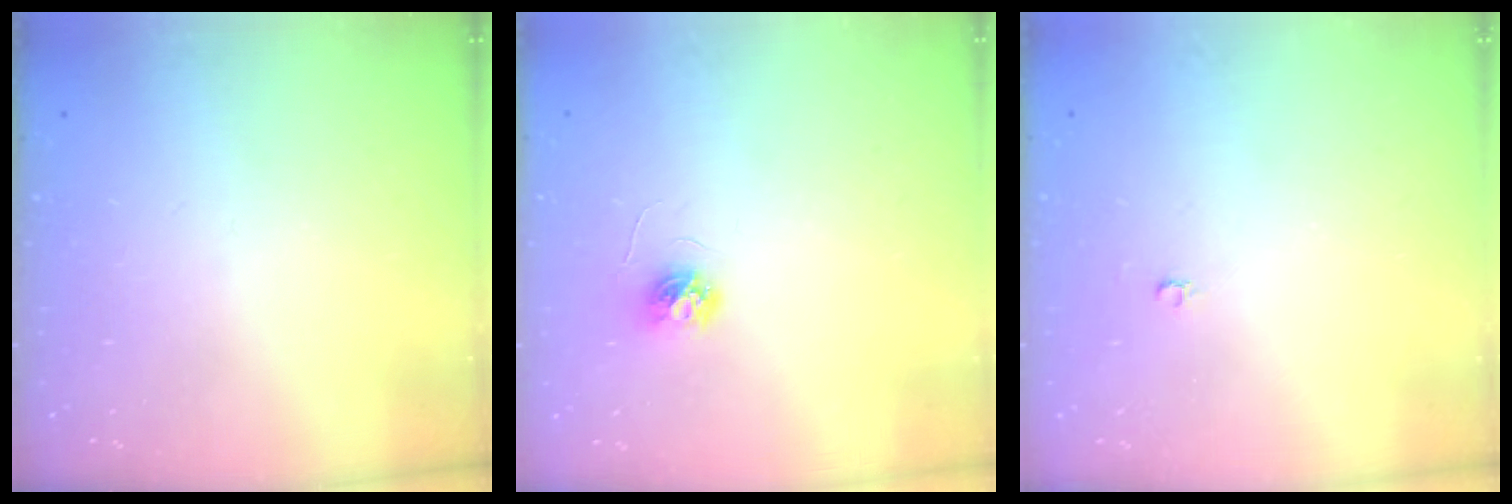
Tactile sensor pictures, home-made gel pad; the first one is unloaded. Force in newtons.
{"total": 3.7, "press": 3.7, "slide": 0.3}
{"total": 2.0, "press": 2.0, "slide": 0.4}